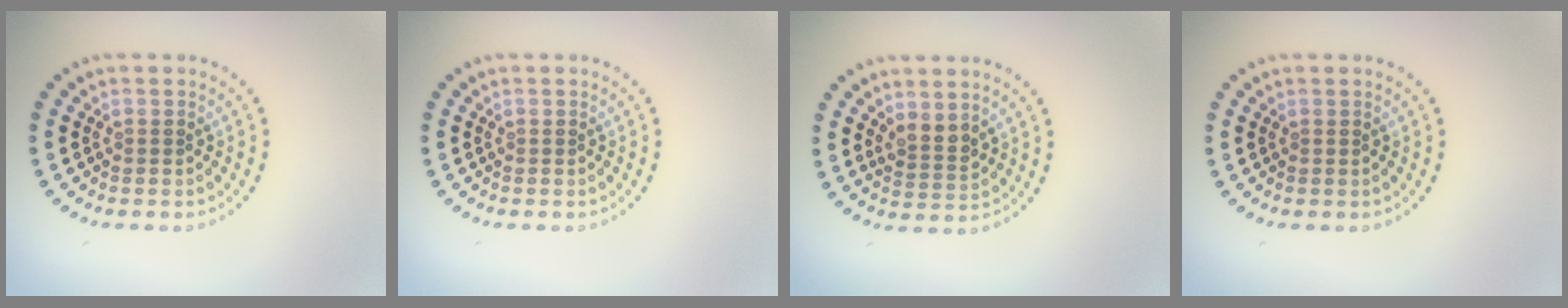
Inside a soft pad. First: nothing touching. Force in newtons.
{"total": 0.0}
{"total": 2.0, "press": 1.7, "slide": 1.2}
{"total": 0.0}